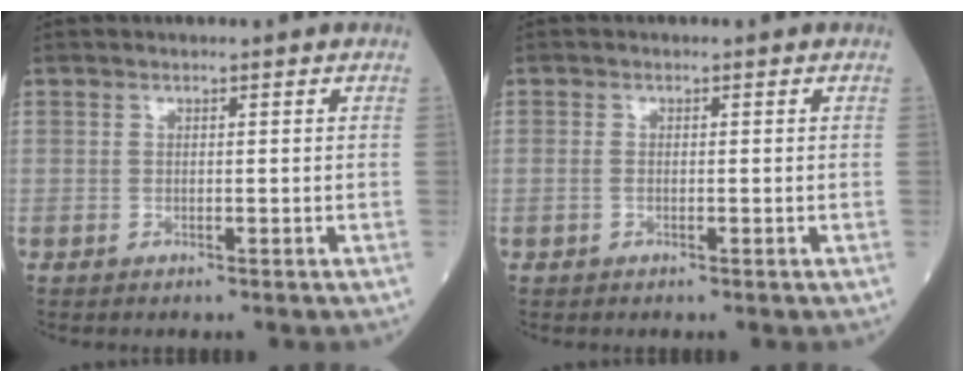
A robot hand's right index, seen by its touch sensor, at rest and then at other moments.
{"total": 0.7, "force": [-0.3, 0.5, 0.5], "torque": [-0.012, 0.001, -0.004]}